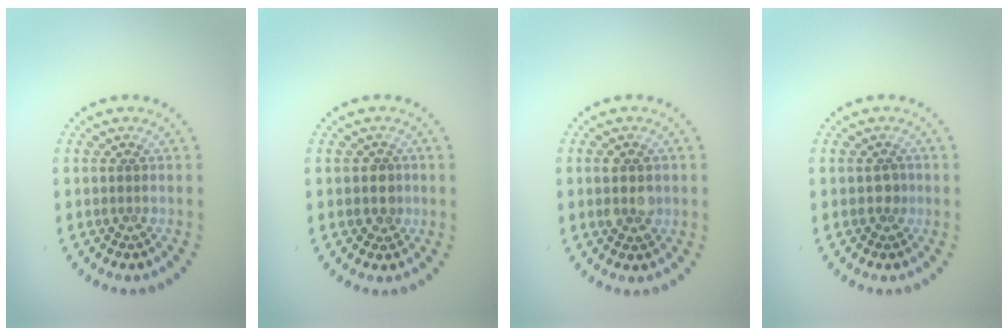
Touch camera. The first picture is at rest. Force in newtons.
{"total": 1.6, "press": 1.5, "slide": 0.6}
{"total": 2.4, "press": 2.3, "slide": 0.3}
{"total": 0.8, "press": 0.8, "slide": 0.2}